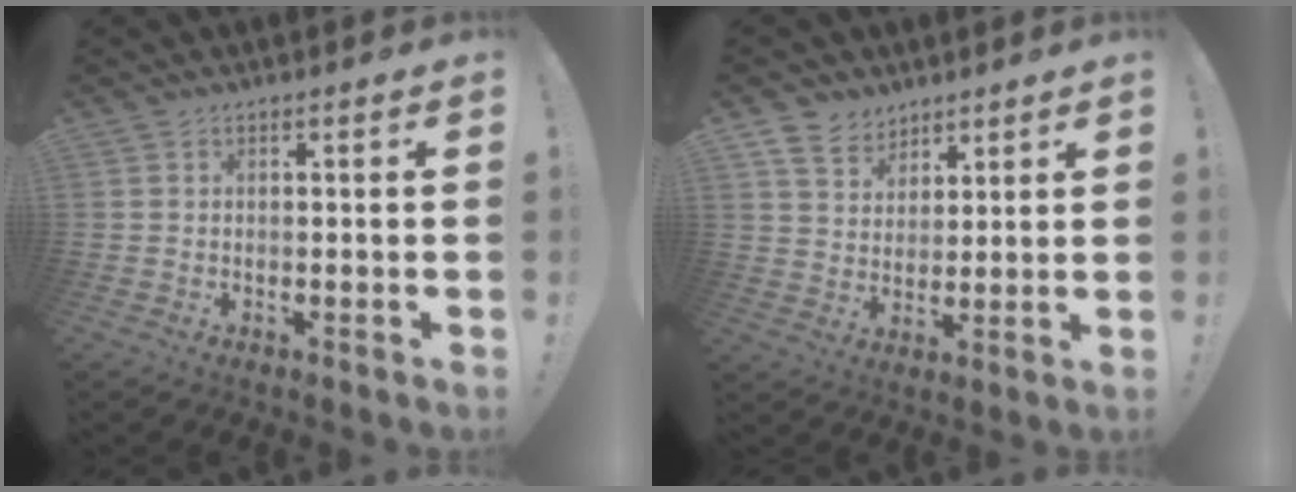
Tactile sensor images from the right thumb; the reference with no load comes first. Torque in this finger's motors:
{"motor_torque": [0.00, 0.00, 0.07, 0.05, 0.00]}